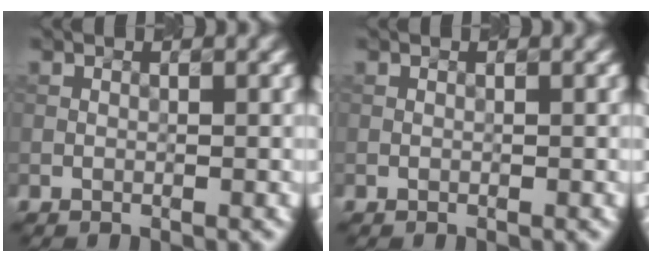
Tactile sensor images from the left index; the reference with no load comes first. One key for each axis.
{"total": 0.0}